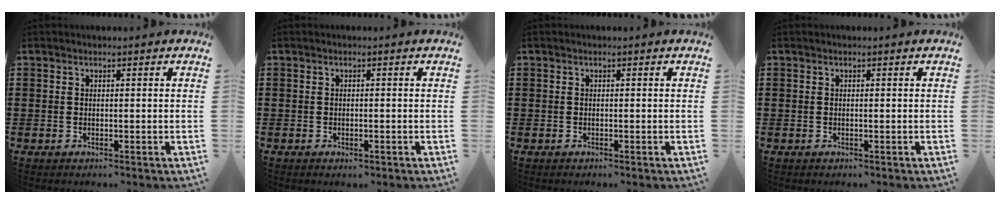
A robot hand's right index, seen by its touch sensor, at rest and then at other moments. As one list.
[{"total": 0.7, "force": [-0.5, 0.3, 0.4], "torque": [-0.011, -0.002, -0.009]}, {"total": 0.0}, {"total": 0.0}]